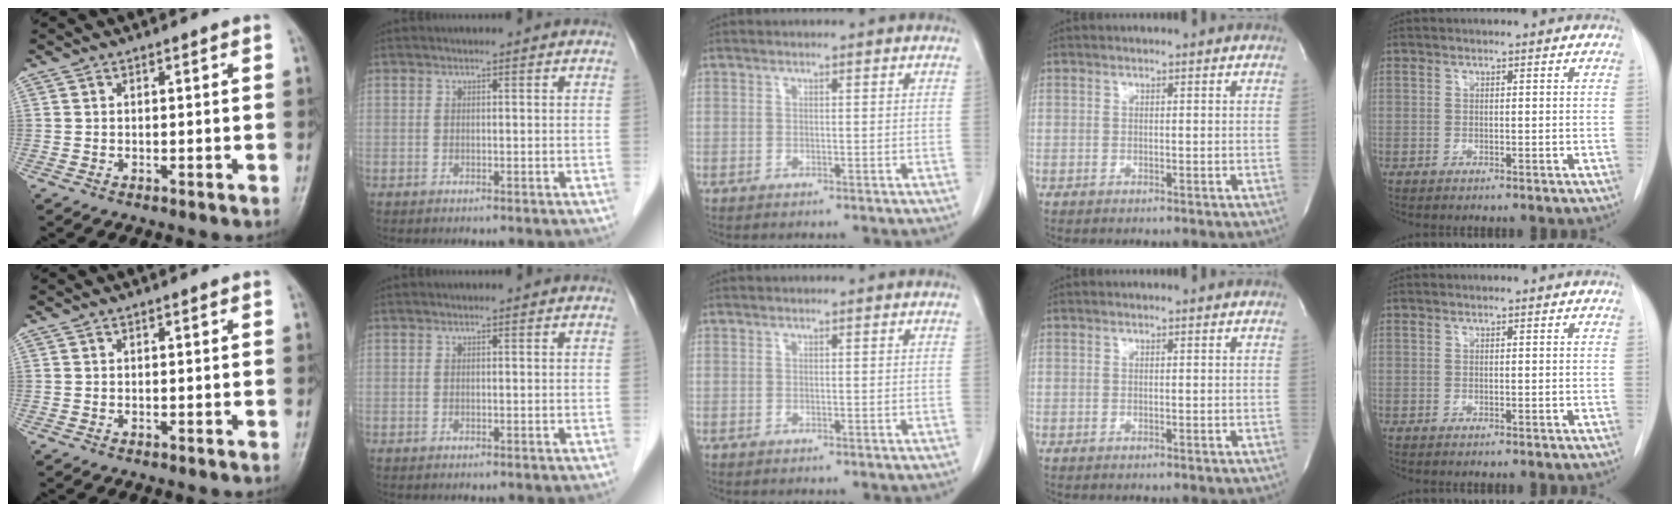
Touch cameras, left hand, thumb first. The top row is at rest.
{}